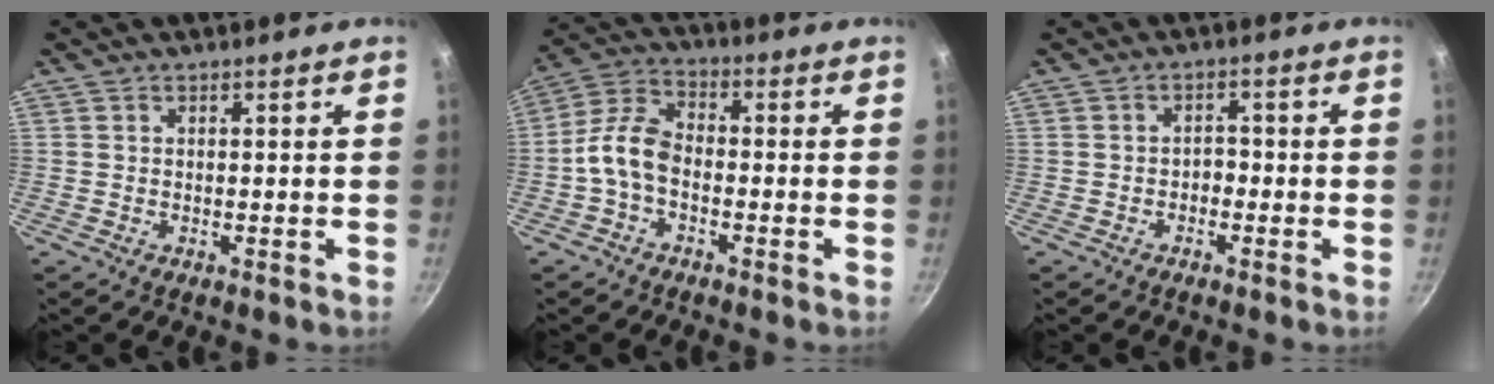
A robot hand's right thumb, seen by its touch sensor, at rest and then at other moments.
{"total": 7.8, "force": [-2.2, 4.5, 6.0], "torque": [-0.122, 0.036, -0.058]}
{"total": 2.0, "force": [-0.9, 1.4, 1.1], "torque": [-0.004, 0.016, -0.017]}